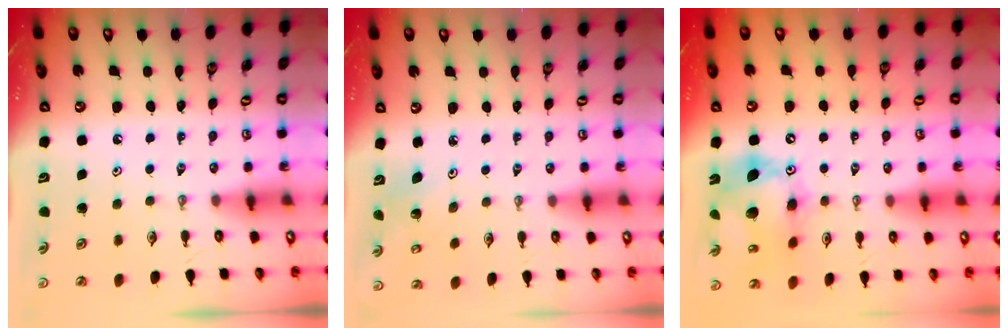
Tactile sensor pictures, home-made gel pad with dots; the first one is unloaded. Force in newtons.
{"total": 3.5, "press": 3.3, "slide": 0.9}
{"total": 15.2, "press": 15.2, "slide": 1.4}